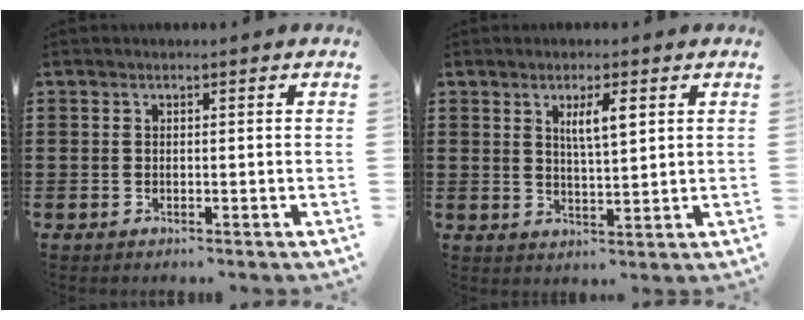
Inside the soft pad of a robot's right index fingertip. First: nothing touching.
{"total": 4.0, "force": [1.6, 0.8, 3.5], "torque": [-0.065, 0.003, 0.023]}